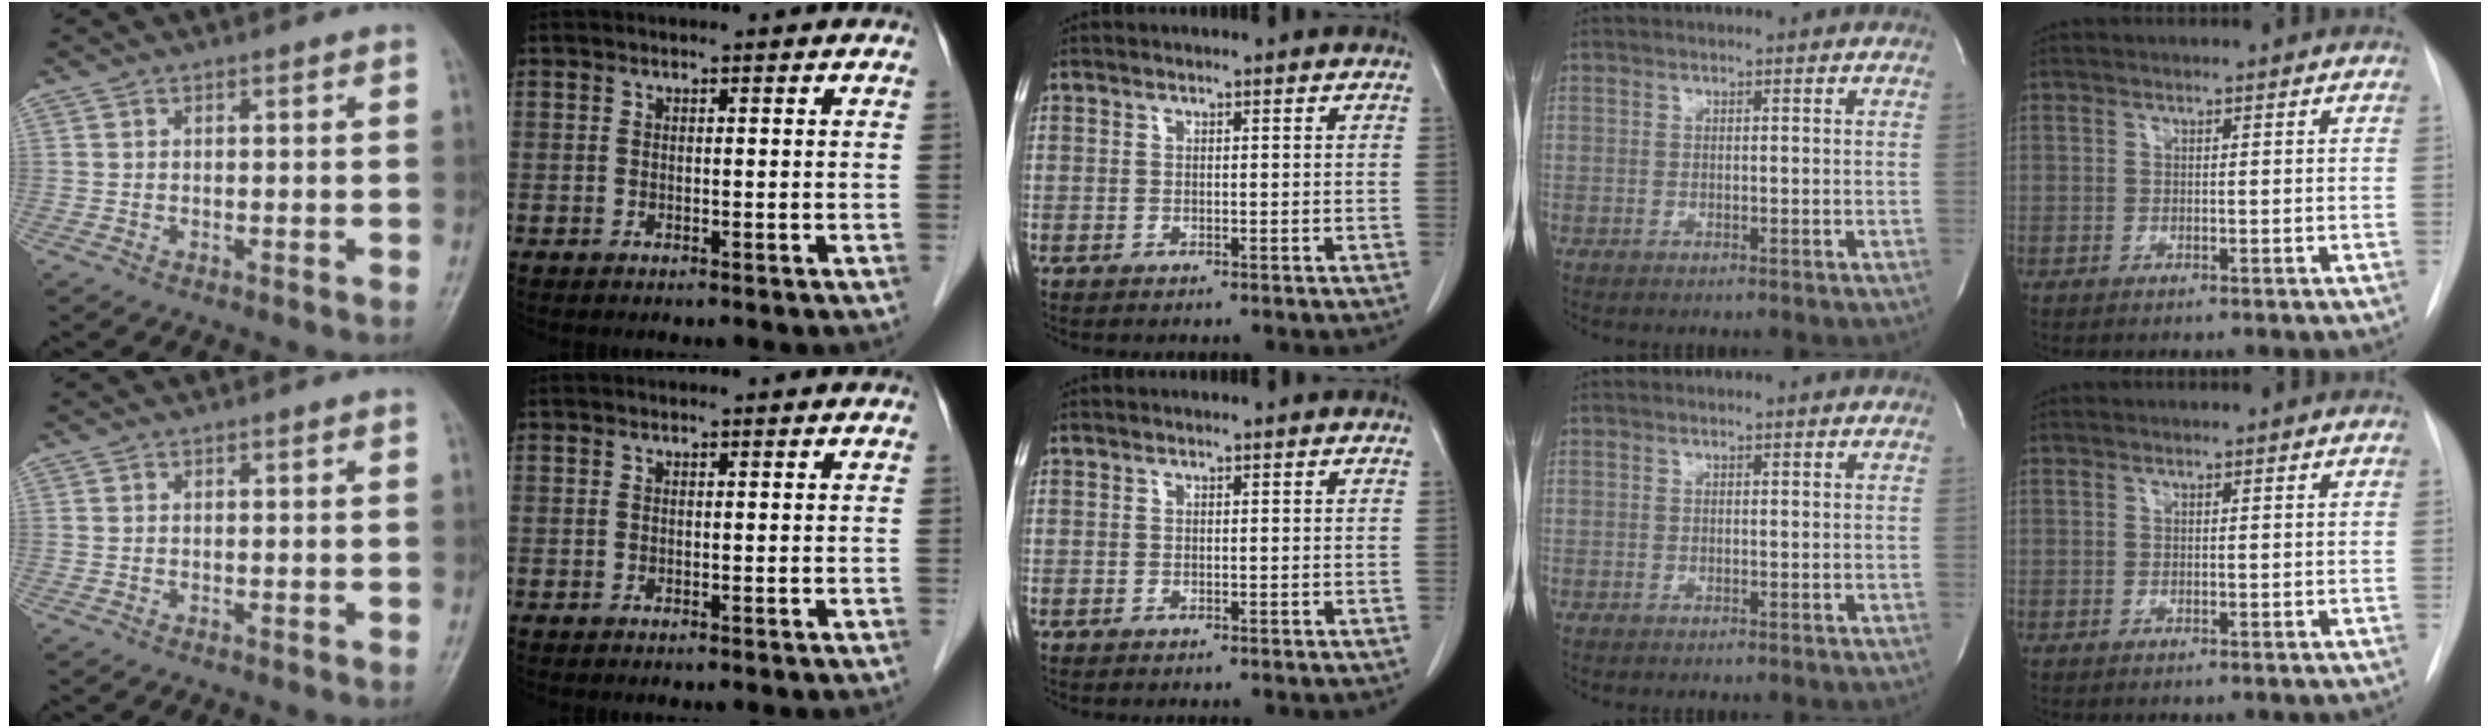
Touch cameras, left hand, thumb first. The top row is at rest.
{}